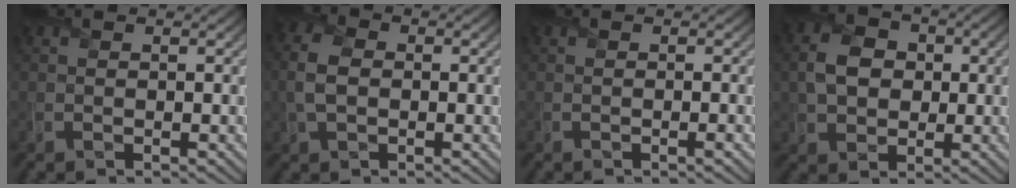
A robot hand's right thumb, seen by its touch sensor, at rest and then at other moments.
{"total": 4.5, "force": [-0.2, 3.1, 3.3], "torque": [-0.092, 0.004, -0.011]}
{"total": 0.8, "force": [-0.3, 0.0, 0.7], "torque": [-0.012, 0.002, -0.006]}
{"total": 5.8, "force": [0.3, 4.5, 3.7], "torque": [-0.086, 0.005, 0.000]}